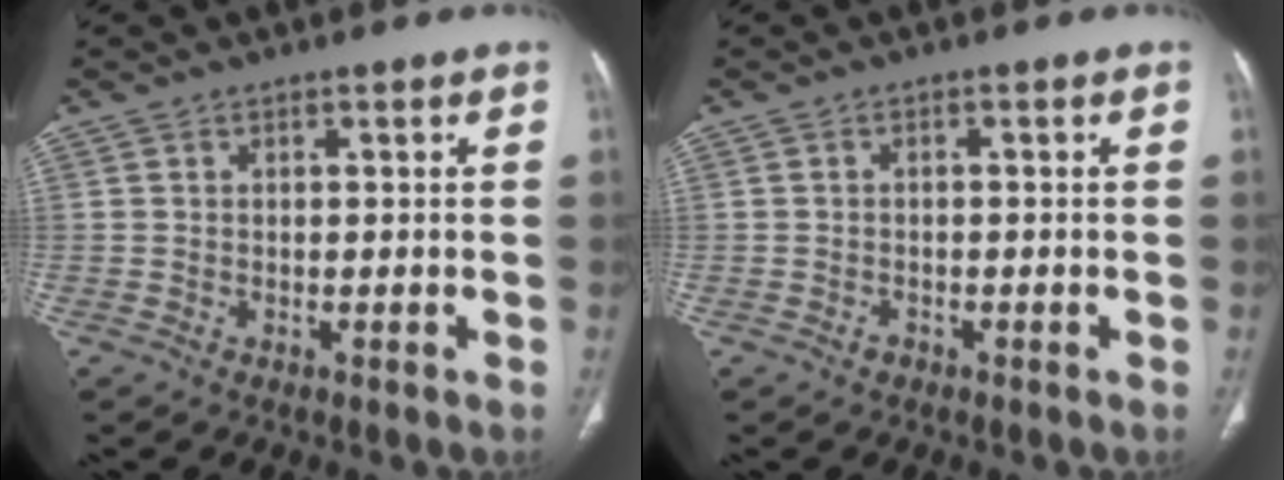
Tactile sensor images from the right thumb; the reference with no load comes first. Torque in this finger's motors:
{"motor_torque": [-0.04, 0.23, -0.24, 0.23, 0.05]}